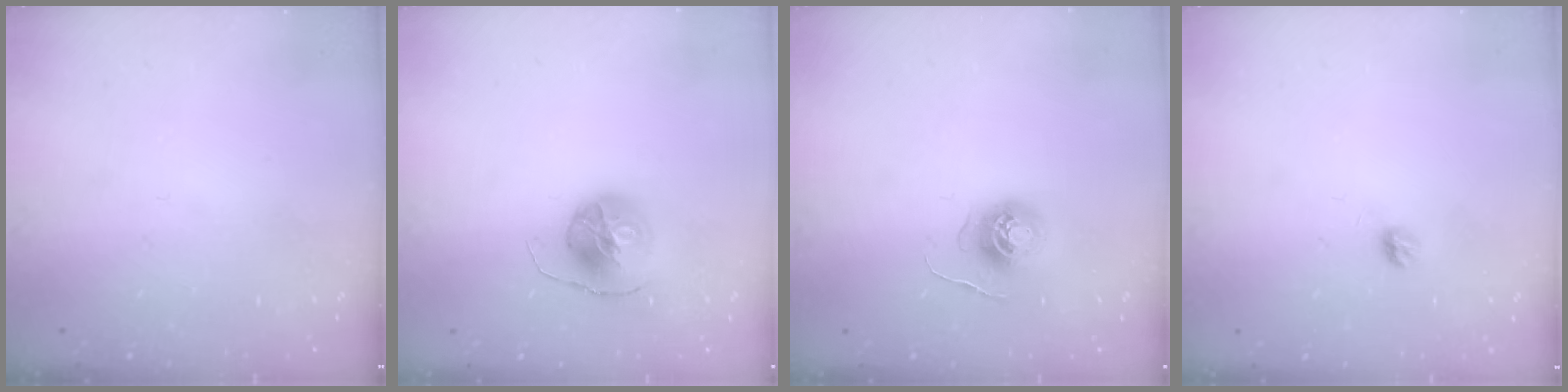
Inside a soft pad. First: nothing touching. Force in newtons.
{"total": 10.1, "press": 10.1, "slide": 0.2}
{"total": 5.9, "press": 5.9, "slide": 0.3}
{"total": 4.9, "press": 4.9, "slide": 0.5}